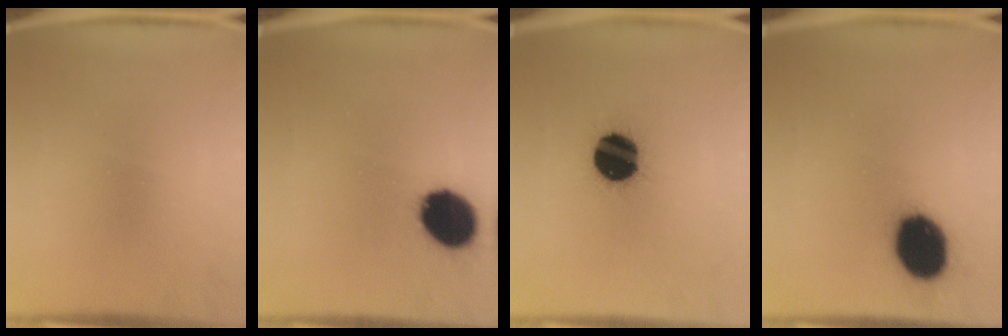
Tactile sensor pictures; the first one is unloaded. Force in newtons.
{"total": 15.5}
{"total": 16.8}
{"total": 15.7}